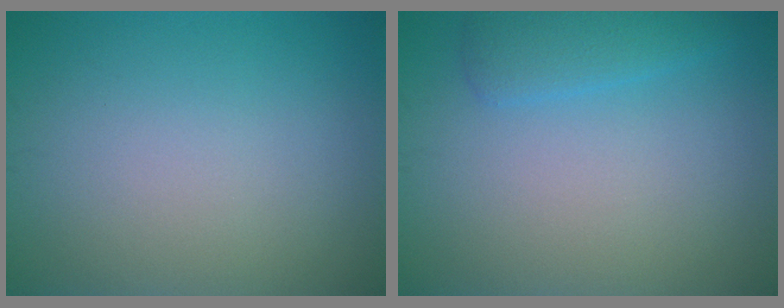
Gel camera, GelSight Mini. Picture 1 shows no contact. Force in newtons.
{"total": 2.2, "press": 2.2, "slide": 0.0}